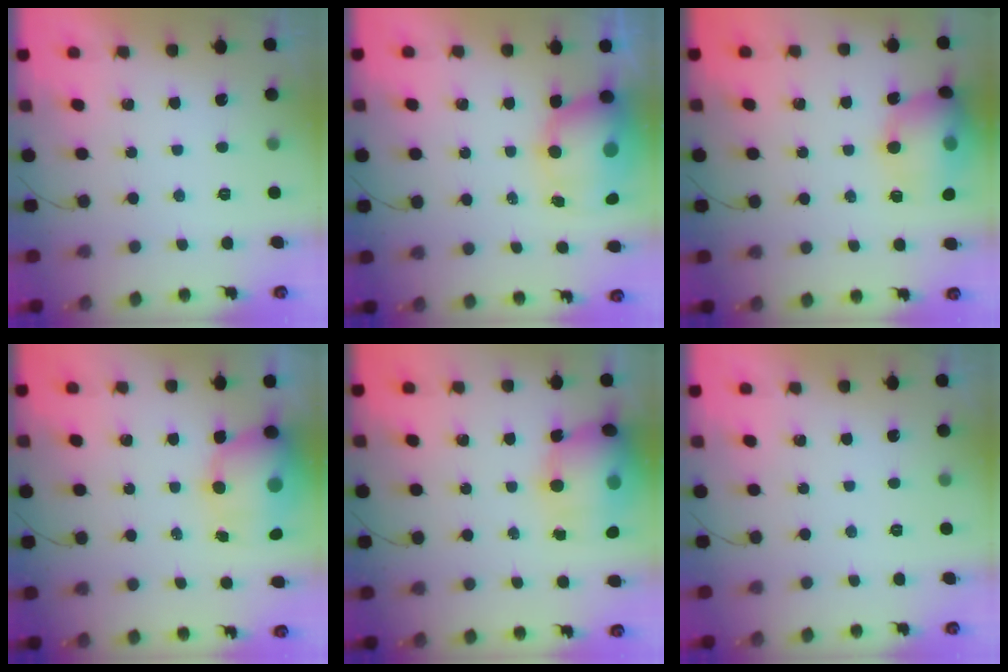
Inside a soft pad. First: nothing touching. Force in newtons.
{"total": 10.4, "press": 10.2, "slide": 2.1}
{"total": 15.8, "press": 15.3, "slide": 3.7}
{"total": 12.4, "press": 12.0, "slide": 2.8}
{"total": 15.8, "press": 15.3, "slide": 4.0}
{"total": 0.0}